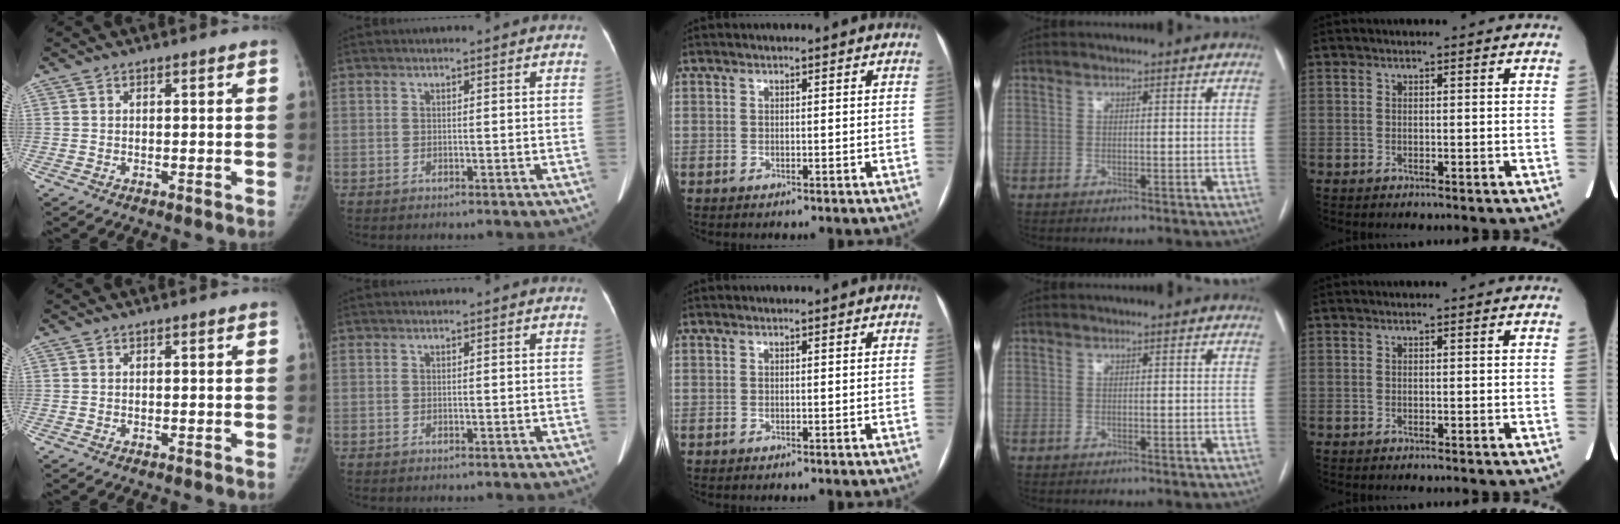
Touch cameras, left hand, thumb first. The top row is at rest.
{}